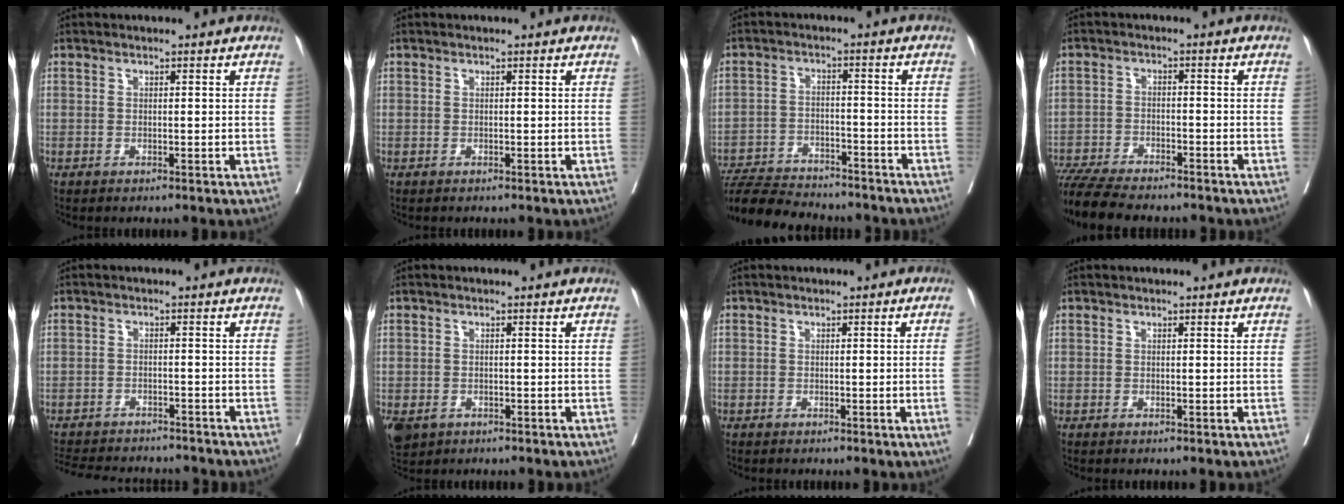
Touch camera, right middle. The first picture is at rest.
{"total": 0.0}
{"total": 14.2, "force": [-13.1, 2.7, 4.8], "torque": [-0.088, -0.002, -0.197]}
{"total": 11.9, "force": [-10.5, 2.1, 5.2], "torque": [-0.086, -0.016, -0.166]}
{"total": 12.9, "force": [-11.7, 3.9, 3.8], "torque": [-0.076, 0.001, -0.156]}
{"total": 6.0, "force": [-3.1, 4.6, 2.4], "torque": [-0.060, -0.007, -0.044]}
{"total": 2.4, "force": [-0.4, -1.1, 2.1], "torque": [-0.024, -0.003, -0.004]}
{"total": 0.0}